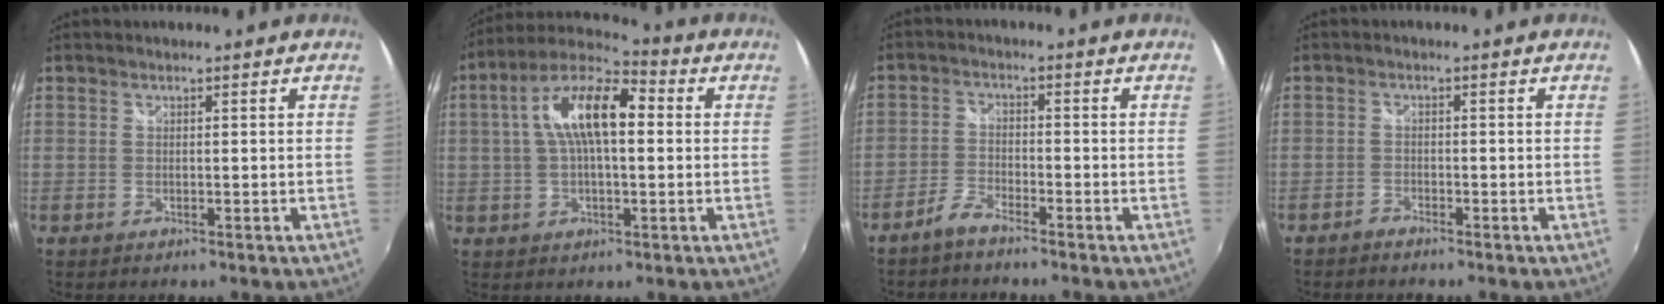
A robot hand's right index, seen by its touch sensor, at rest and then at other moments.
{"total": 13.7, "force": [2.0, 5.6, 12.3], "torque": [-0.228, 0.027, 0.026]}
{"total": 3.3, "force": [-2.9, 0.8, 1.4], "torque": [-0.043, 0.004, -0.061]}
{"total": 1.5, "force": [-1.5, 0.5, 0.0], "torque": [-0.009, 0.000, -0.031]}